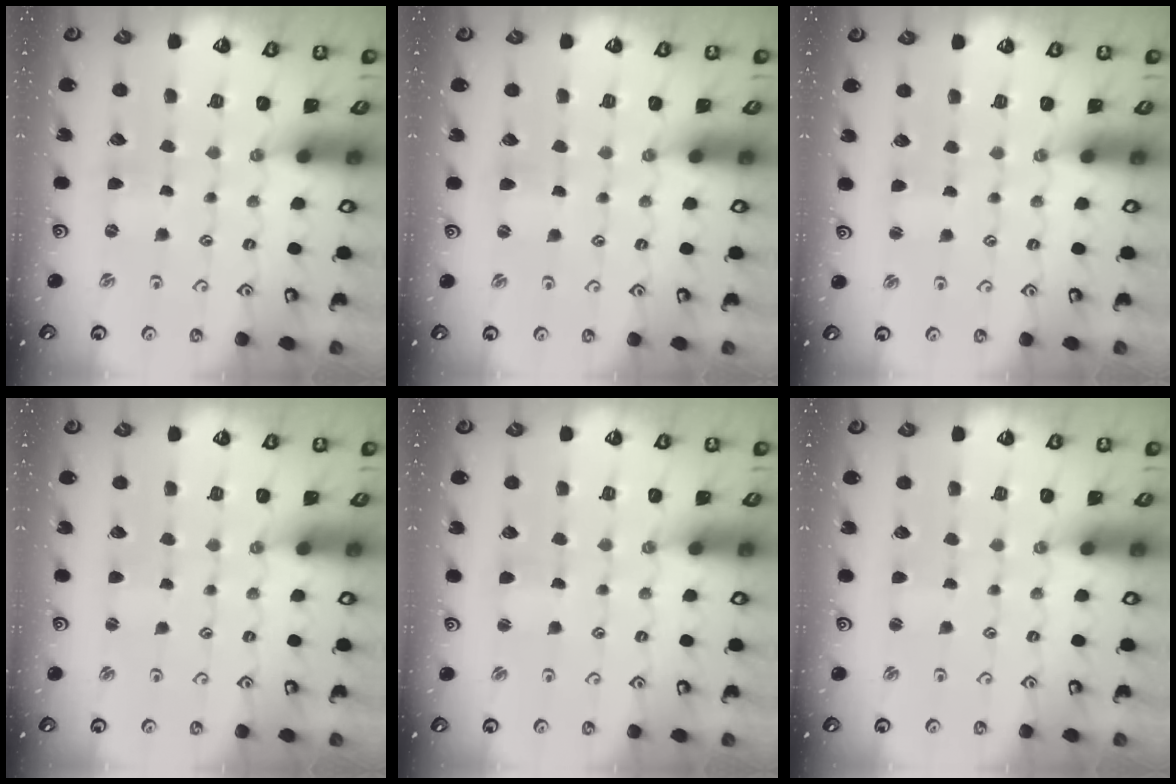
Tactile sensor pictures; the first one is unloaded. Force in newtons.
{"total": 0.0}
{"total": 1.5, "press": 1.4, "slide": 0.3}
{"total": 1.5, "press": 1.5, "slide": 0.3}
{"total": 1.1, "press": 1.0, "slide": 0.2}
{"total": 1.1, "press": 1.1, "slide": 0.2}